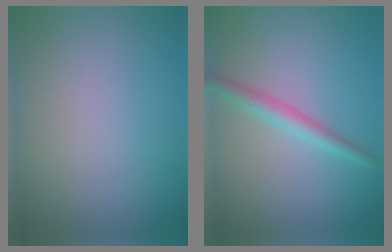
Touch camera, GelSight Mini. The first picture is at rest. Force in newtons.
{"total": 2.3, "press": 2.3, "slide": 0.0}